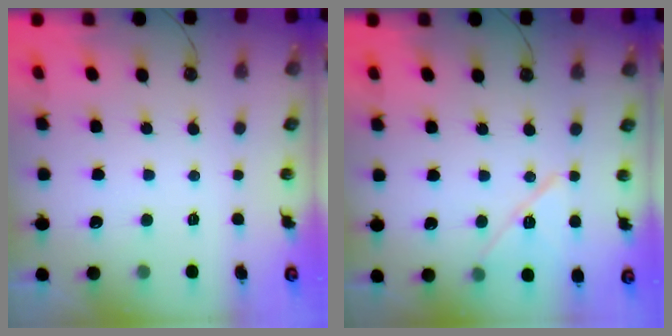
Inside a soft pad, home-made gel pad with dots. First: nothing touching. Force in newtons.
{"total": 11.2, "press": 10.3, "slide": 4.5}